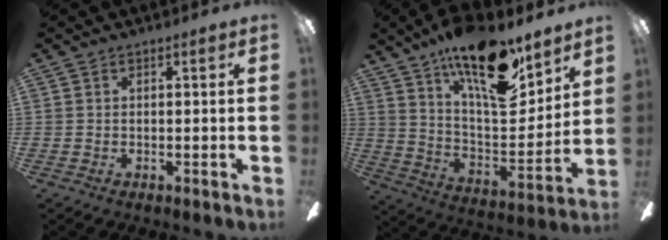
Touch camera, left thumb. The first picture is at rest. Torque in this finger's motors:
{"motor_torque": [1.74, 1.00, 1.76, -1.01, 0.56]}